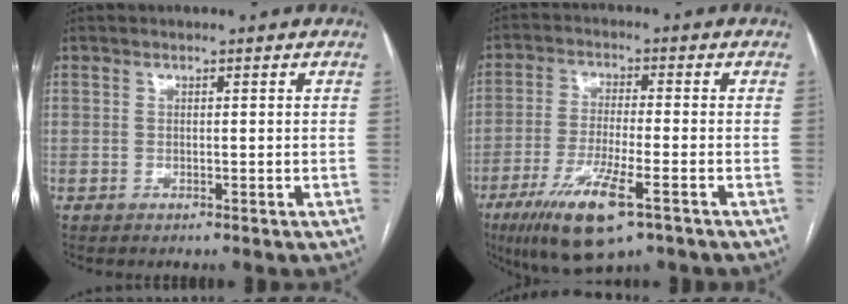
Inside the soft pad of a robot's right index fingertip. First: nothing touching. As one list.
[{"total": 11.8, "force": [-6.4, 2.0, 9.8], "torque": [-0.189, -0.028, -0.107]}]